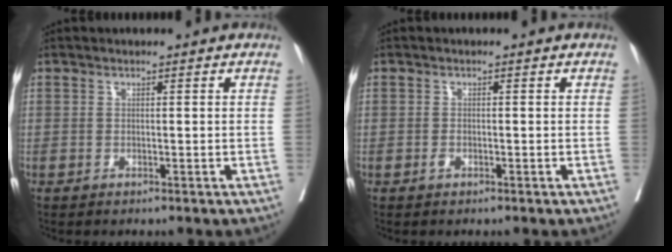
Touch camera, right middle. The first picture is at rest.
{"total": 0.8, "force": [-0.4, 0.4, 0.6], "torque": [-0.011, 0.001, -0.006]}